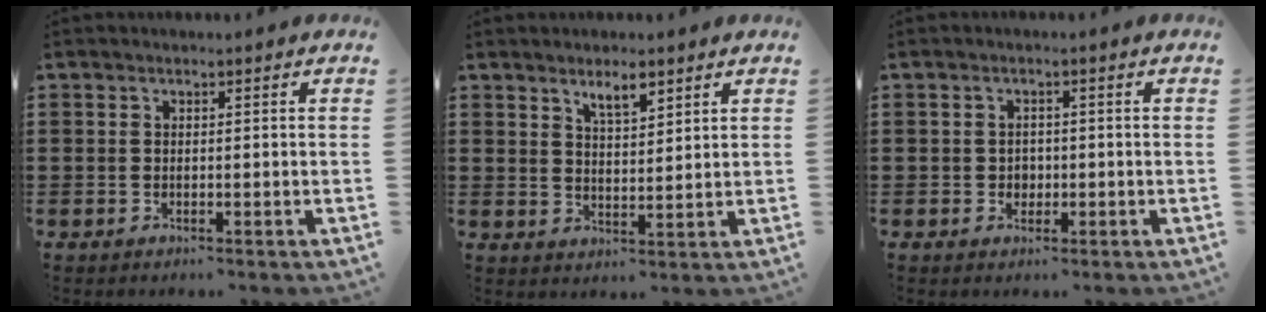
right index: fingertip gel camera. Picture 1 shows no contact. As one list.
[{"total": 3.7, "force": [2.8, 1.1, 2.2], "torque": [-0.032, -0.002, 0.047]}, {"total": 1.4, "force": [-0.3, 1.3, 0.5], "torque": [-0.014, 0.004, -0.007]}]